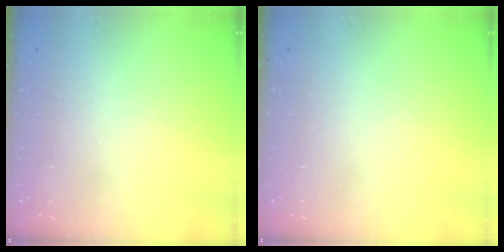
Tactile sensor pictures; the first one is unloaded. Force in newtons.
{"total": 0.0}